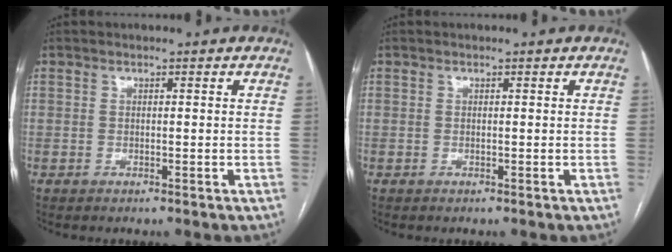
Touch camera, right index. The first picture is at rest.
{"total": 0.0}